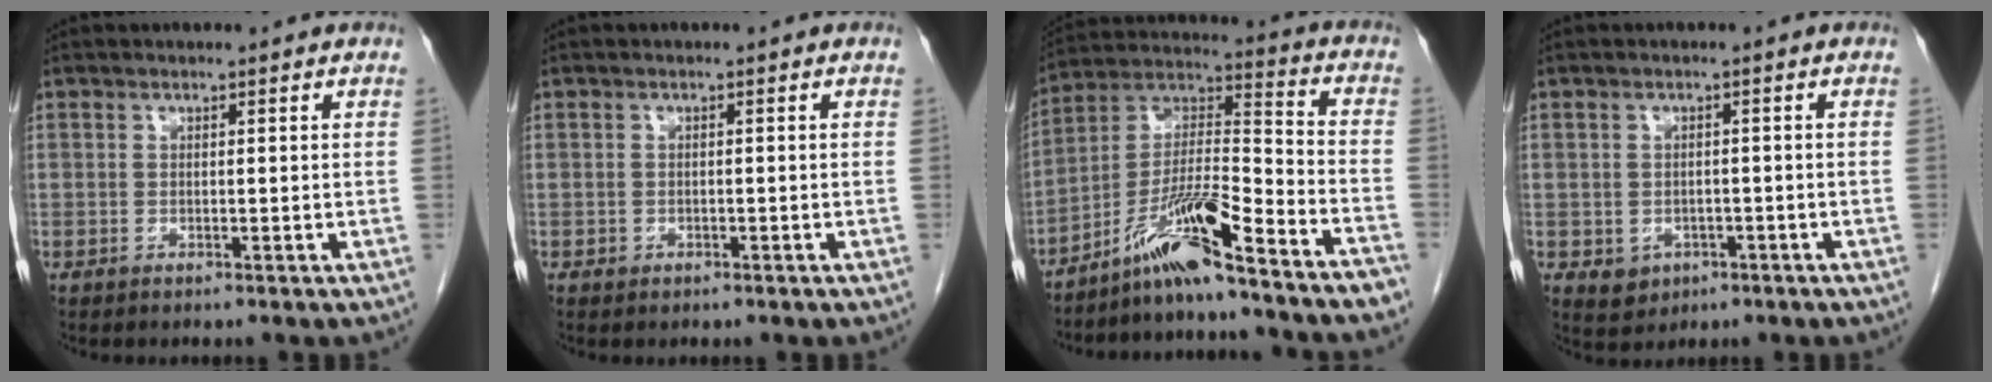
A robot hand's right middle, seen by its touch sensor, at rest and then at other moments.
{"total": 0.6, "force": [-0.3, 0.5, 0.2], "torque": [-0.008, 0.000, -0.003]}
{"total": 13.6, "force": [-10.4, -0.2, 8.7], "torque": [-0.156, 0.016, -0.183]}
{"total": 3.6, "force": [-1.4, 3.1, 1.3], "torque": [-0.023, 0.000, -0.008]}